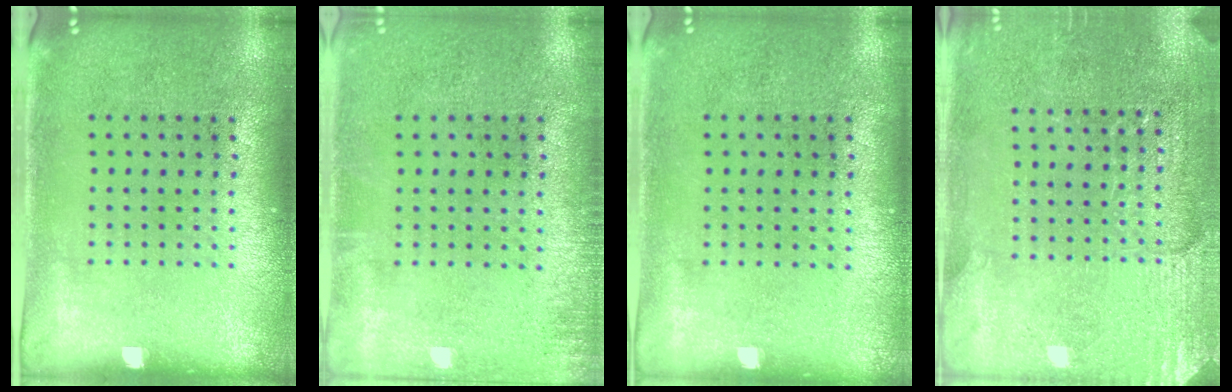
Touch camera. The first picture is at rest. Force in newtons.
{"total": 1.2, "press": 1.1, "slide": 0.2}
{"total": 0.0}
{"total": 2.9, "press": 2.9, "slide": 0.4}